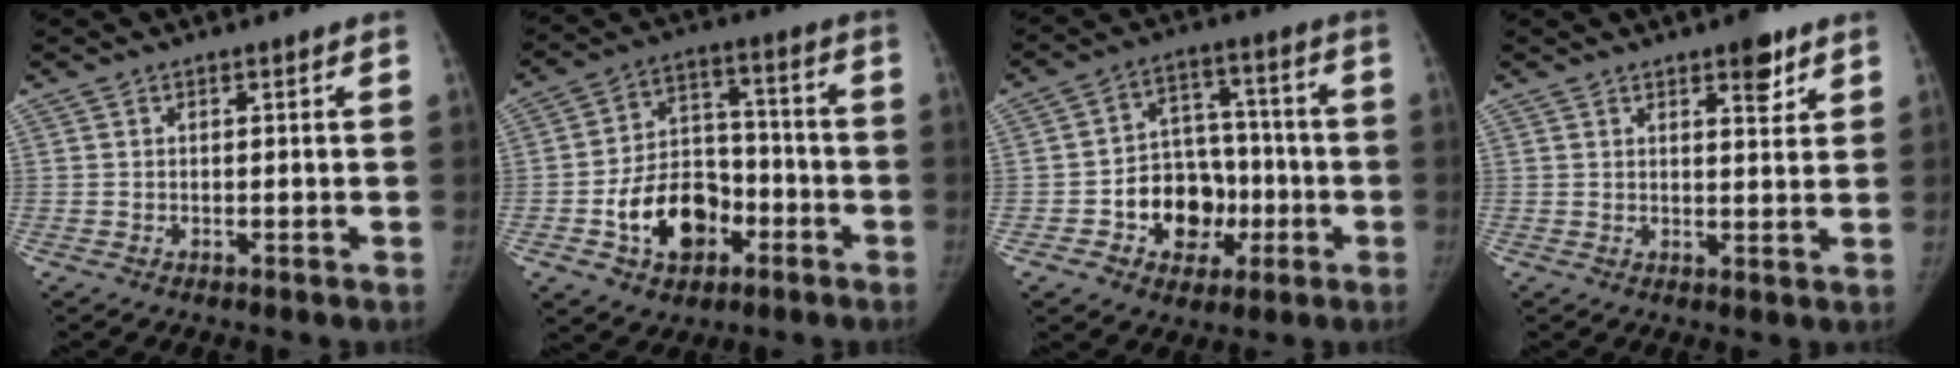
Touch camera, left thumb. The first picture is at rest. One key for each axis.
{"total": 14.8, "fx": -5.7, "fy": 10.5, "fz": 8.8, "tx": -0.107, "ty": 0.043, "tz": -0.090}
{"total": 13.5, "fx": -3.9, "fy": 10.4, "fz": 7.6, "tx": -0.061, "ty": 0.043, "tz": -0.056}
{"total": 5.0, "fx": 3.1, "fy": 1.9, "fz": 3.4, "tx": -0.031, "ty": -0.017, "tz": 0.040}